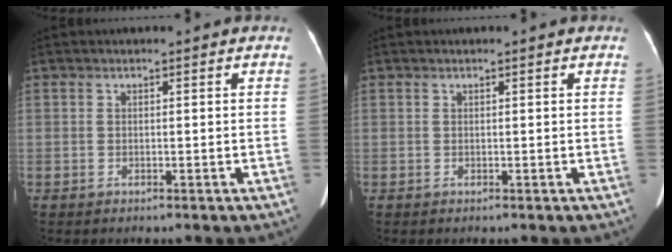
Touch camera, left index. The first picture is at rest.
{"total": 0.0}